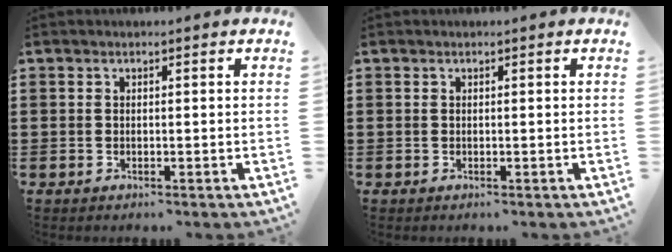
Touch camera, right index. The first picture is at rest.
{"total": 0.0}